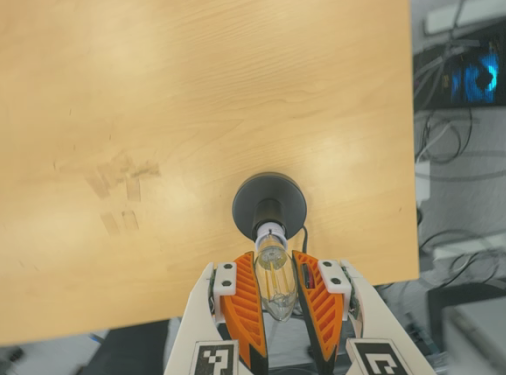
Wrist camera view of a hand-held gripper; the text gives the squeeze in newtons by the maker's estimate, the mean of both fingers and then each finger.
{"total": 11.2, "left": 11.2, "right": 11.2}